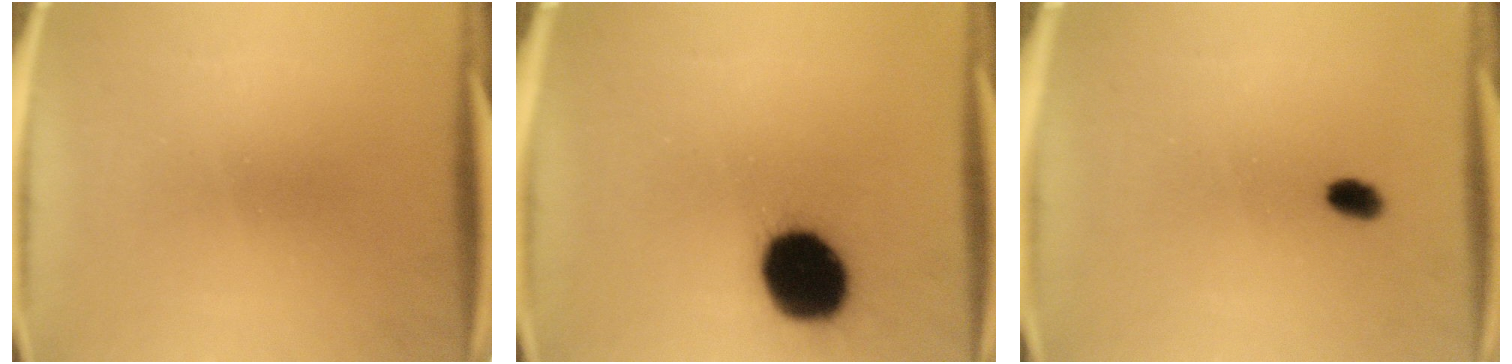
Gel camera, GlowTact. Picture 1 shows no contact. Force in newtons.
{"total": 19.4}
{"total": 2.5}